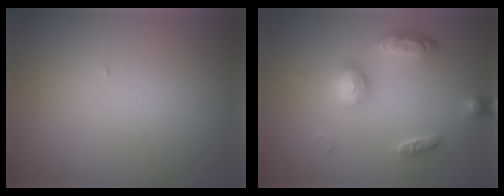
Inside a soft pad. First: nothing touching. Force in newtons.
{"total": 3.5, "press": 3.0, "slide": 1.8}